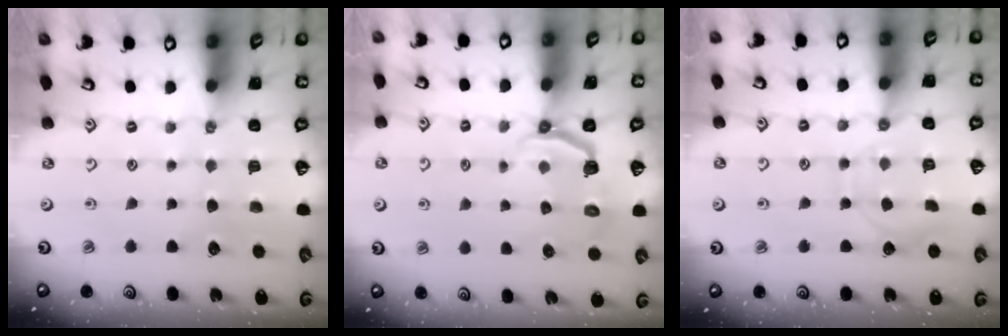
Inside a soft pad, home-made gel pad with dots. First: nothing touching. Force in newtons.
{"total": 4.1, "press": 2.5, "slide": 3.2}
{"total": 8.4, "press": 8.3, "slide": 1.0}